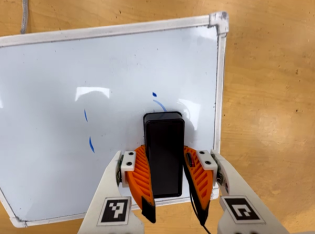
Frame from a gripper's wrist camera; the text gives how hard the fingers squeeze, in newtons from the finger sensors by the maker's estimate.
{"total": 13.1, "left": 12.5, "right": 13.6}